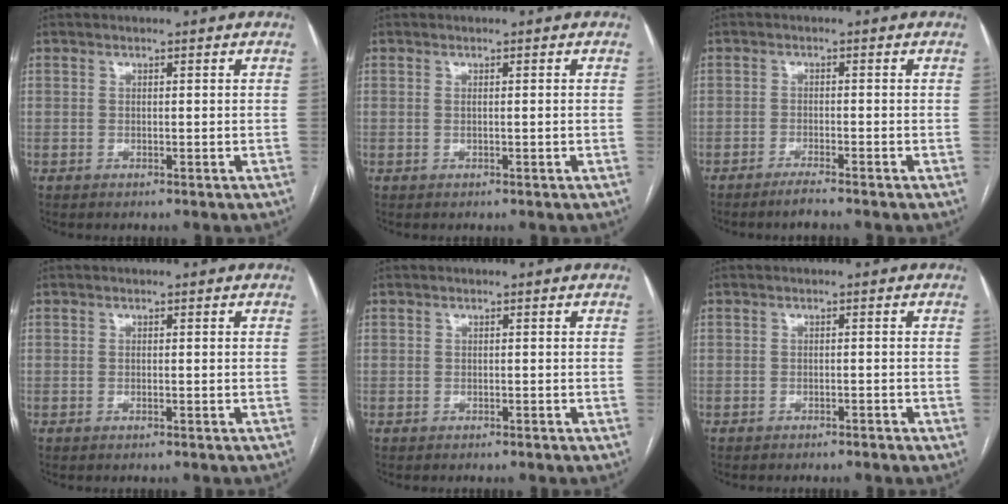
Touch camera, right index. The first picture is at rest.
{"total": 0.5, "force": [-0.1, 0.0, 0.5], "torque": [-0.010, 0.000, 0.003]}
{"total": 1.8, "force": [-1.6, -0.2, 0.7], "torque": [-0.017, -0.003, -0.031]}
{"total": 0.0}
{"total": 0.5, "force": [-0.4, 0.4, -0.1], "torque": [0.001, 0.005, -0.010]}
{"total": 1.3, "force": [-1.1, 0.5, 0.6], "torque": [-0.008, 0.001, -0.015]}